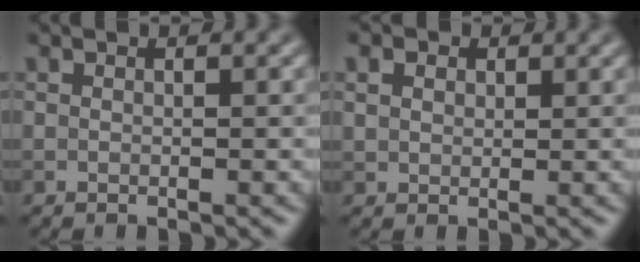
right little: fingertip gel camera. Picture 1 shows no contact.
{"total": 2.1, "force": [1.1, 1.6, 0.9], "torque": [-0.024, 0.004, 0.013]}